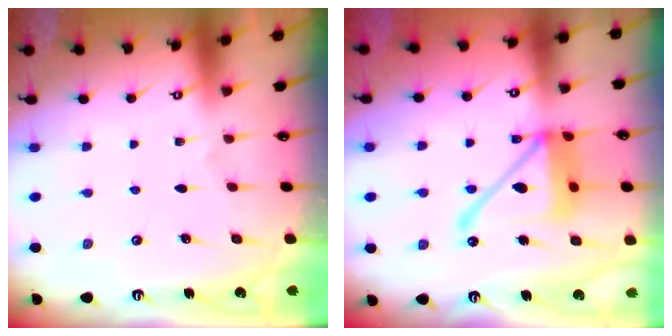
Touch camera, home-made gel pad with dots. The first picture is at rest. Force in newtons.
{"total": 16.8, "press": 16.7, "slide": 1.9}